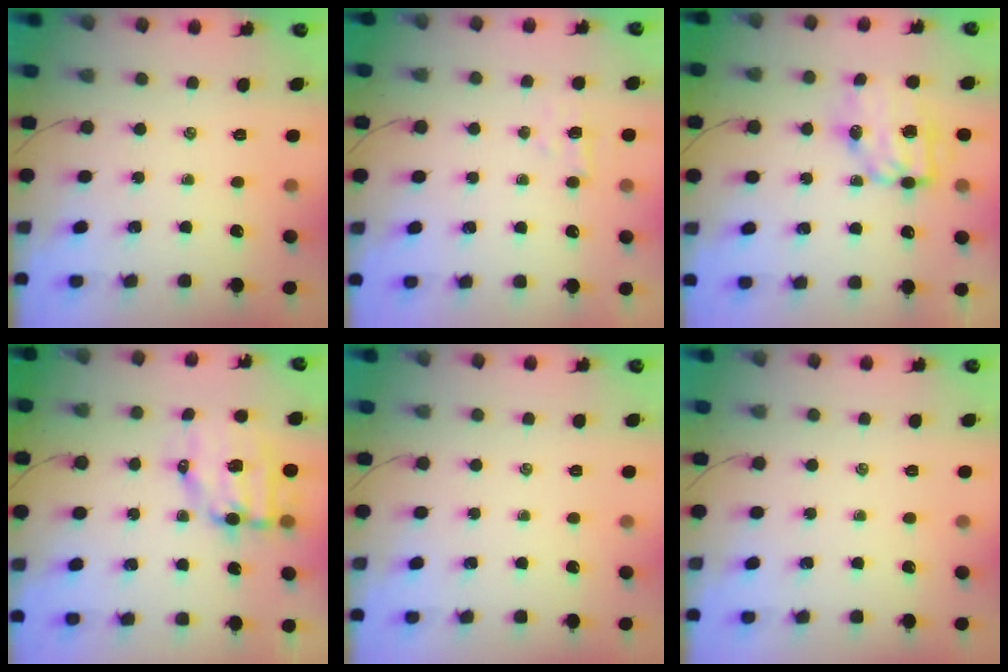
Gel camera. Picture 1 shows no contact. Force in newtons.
{"total": 2.1, "press": 2.0, "slide": 0.7}
{"total": 9.3, "press": 9.1, "slide": 1.8}
{"total": 9.8, "press": 9.7, "slide": 1.8}
{"total": 0.0}
{"total": 0.0}